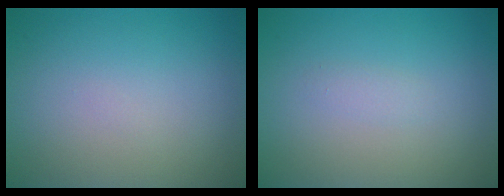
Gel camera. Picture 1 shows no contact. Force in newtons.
{"total": 0.8, "press": 0.8, "slide": 0.0}